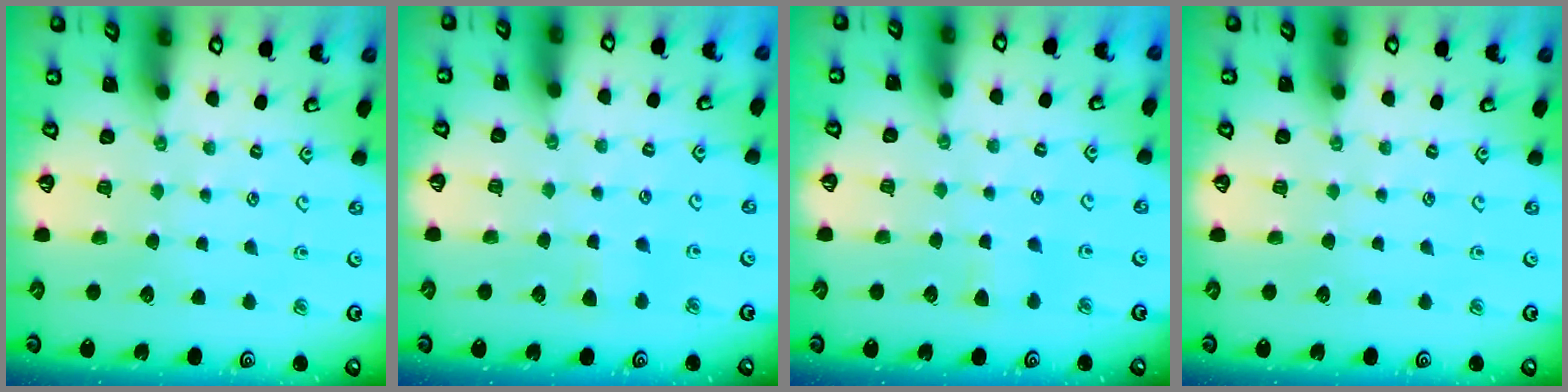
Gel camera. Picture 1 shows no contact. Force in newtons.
{"total": 4.0, "press": 3.9, "slide": 0.6}
{"total": 4.0, "press": 3.9, "slide": 0.6}
{"total": 0.0}